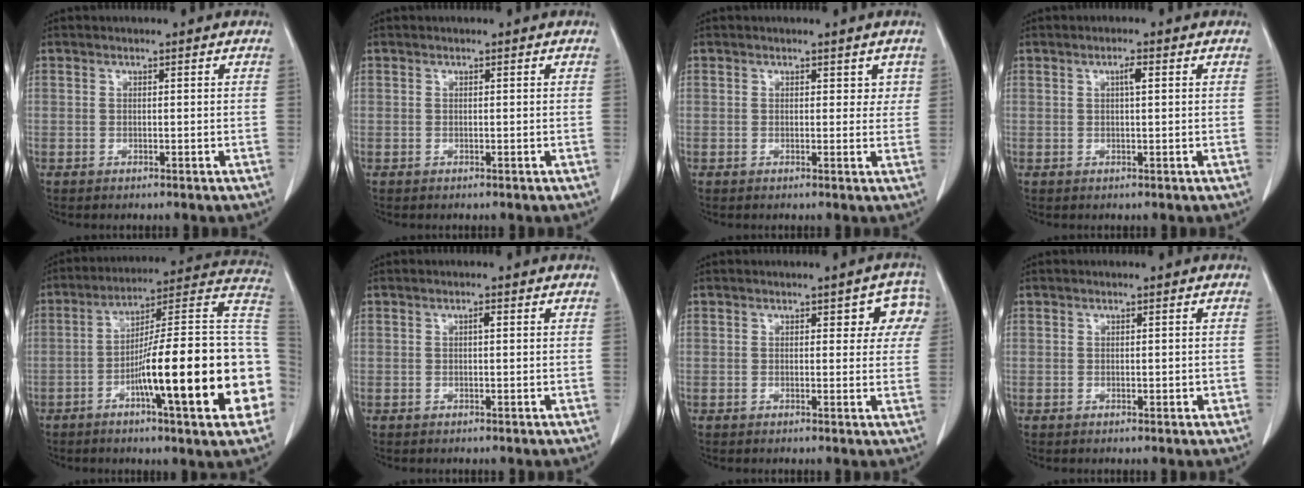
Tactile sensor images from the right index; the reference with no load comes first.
{"total": 0.0}
{"total": 2.1, "force": [1.0, 1.5, 1.0], "torque": [0.000, 0.000, 0.011]}
{"total": 1.6, "force": [0.5, 0.2, 1.5], "torque": [-0.028, 0.003, 0.007]}
{"total": 24.5, "force": [-6.5, 2.1, 23.5], "torque": [-0.256, 0.018, -0.099]}
{"total": 0.8, "force": [0.2, 0.2, 0.7], "torque": [-0.013, 0.002, 0.002]}
{"total": 4.9, "force": [2.0, 2.6, 3.7], "torque": [-0.015, 0.014, 0.016]}
{"total": 1.1, "force": [-0.3, 0.6, 0.8], "torque": [-0.009, 0.001, -0.003]}